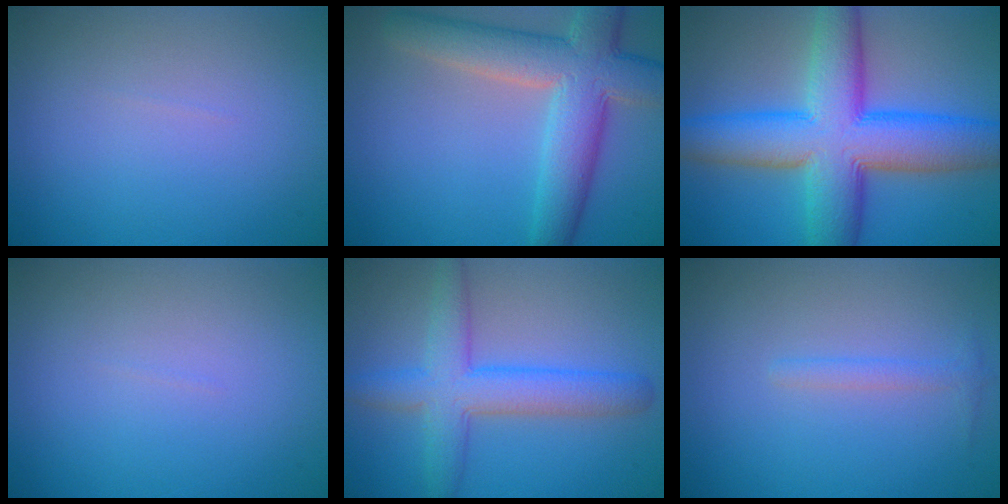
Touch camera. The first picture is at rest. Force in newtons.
{"total": 8.3, "press": 8.3, "slide": 0.7}
{"total": 12.1, "press": 12.1, "slide": 0.4}
{"total": 0.0}
{"total": 5.6, "press": 5.6, "slide": 0.1}
{"total": 1.1, "press": 1.1, "slide": 0.0}